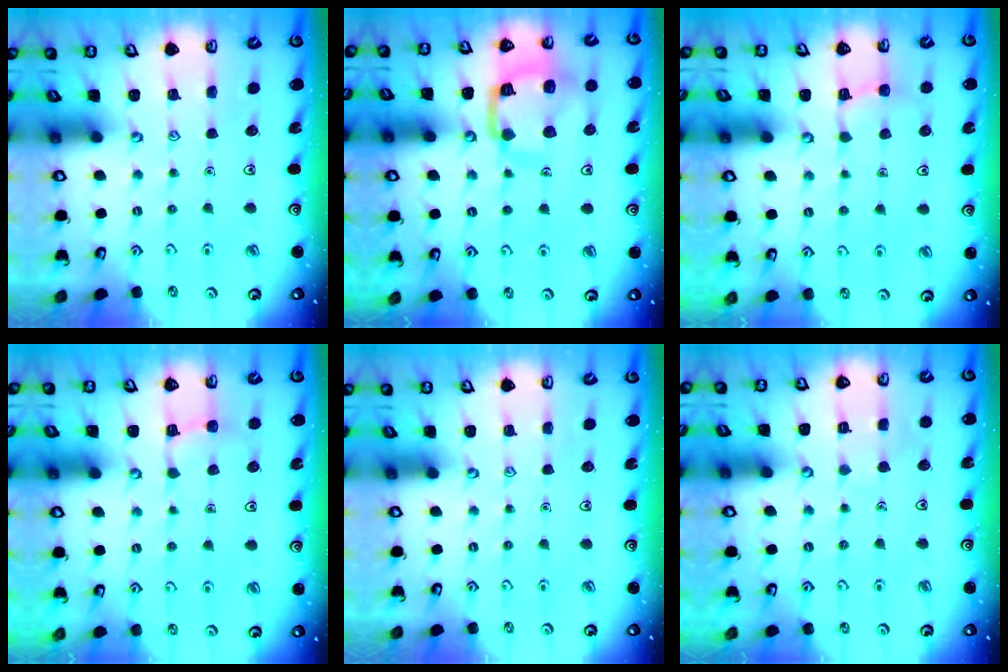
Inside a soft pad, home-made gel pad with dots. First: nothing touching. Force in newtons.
{"total": 13.1, "press": 13.0, "slide": 1.5}
{"total": 3.9, "press": 3.9, "slide": 0.3}
{"total": 3.9, "press": 3.9, "slide": 0.3}
{"total": 0.0}
{"total": 3.9, "press": 3.9, "slide": 0.4}